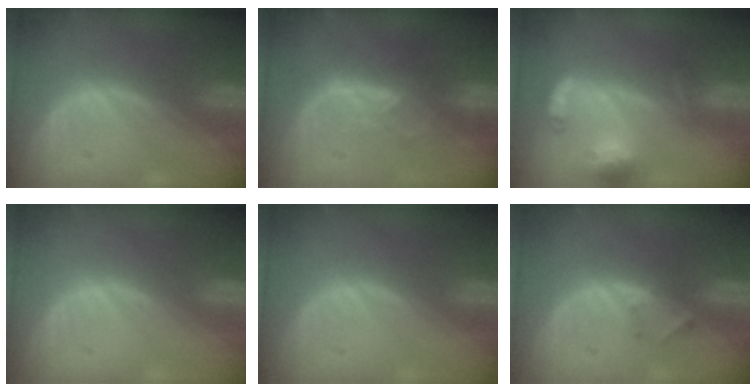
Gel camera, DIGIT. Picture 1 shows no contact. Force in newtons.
{"total": 4.6, "press": 4.6, "slide": 0.6}
{"total": 6.5, "press": 6.3, "slide": 1.8}
{"total": 0.0}
{"total": 0.0}
{"total": 1.9, "press": 1.7, "slide": 0.9}